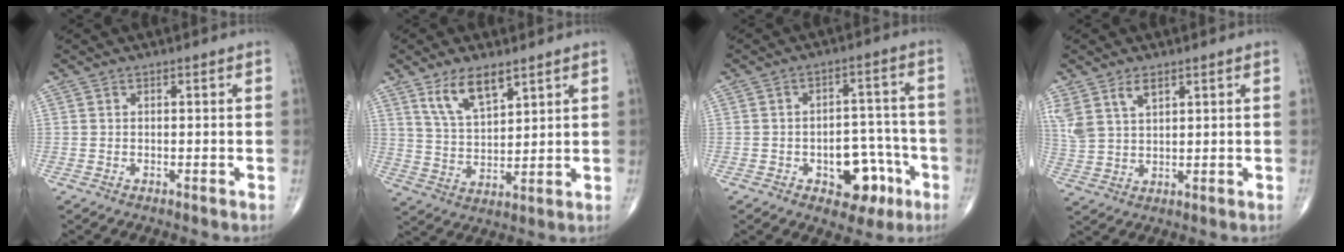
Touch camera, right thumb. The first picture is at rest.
{"total": 9.0, "force": [5.6, 3.6, 6.0], "torque": [-0.099, -0.031, 0.113]}
{"total": 10.3, "force": [-4.3, 6.4, 6.8], "torque": [-0.052, 0.039, -0.052]}
{"total": 6.7, "force": [3.9, 3.4, 4.3], "torque": [-0.088, -0.008, 0.086]}